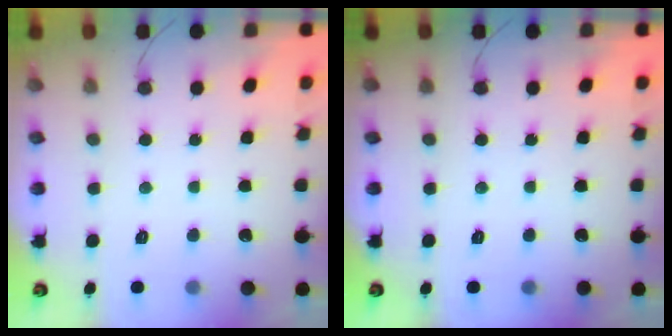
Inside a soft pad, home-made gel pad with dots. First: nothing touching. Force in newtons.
{"total": 0.0}